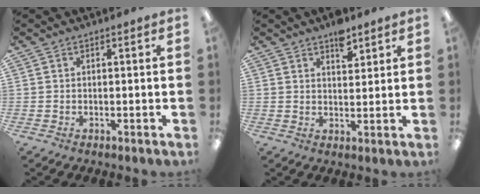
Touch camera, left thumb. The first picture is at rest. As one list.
[{"total": 5.6, "force": [4.1, 2.6, 2.8], "torque": [-0.024, -0.025, 0.066]}]